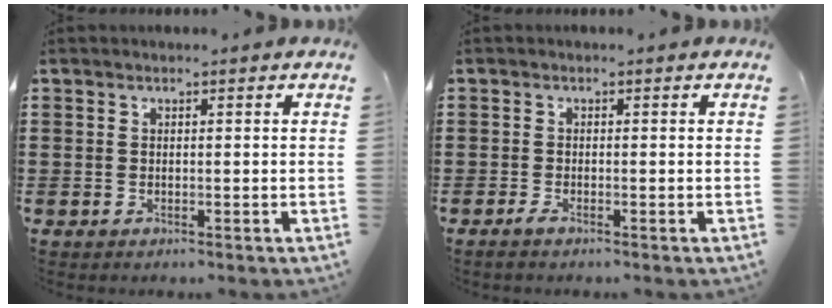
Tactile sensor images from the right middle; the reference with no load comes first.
{"total": 0.9, "force": [-0.7, 0.1, 0.6], "torque": [-0.012, -0.004, -0.012]}